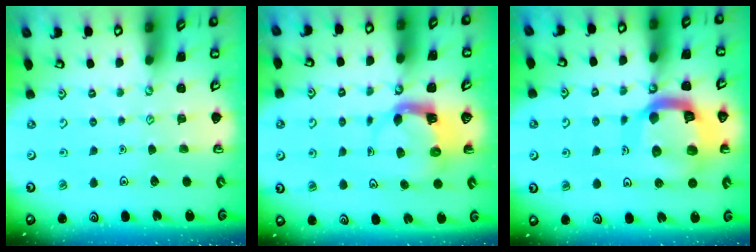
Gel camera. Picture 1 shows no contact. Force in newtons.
{"total": 3.9, "press": 3.8, "slide": 0.6}
{"total": 17.9, "press": 17.8, "slide": 1.9}